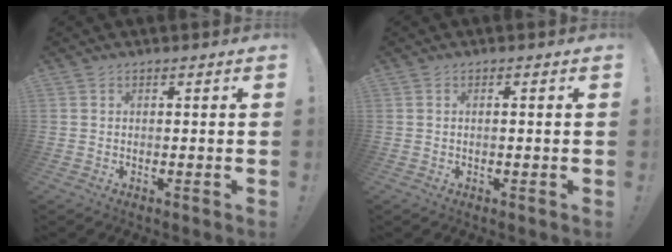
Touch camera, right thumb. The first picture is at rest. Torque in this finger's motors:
{"motor_torque": [-0.08, -0.26, -0.07, 0.14, -0.02]}